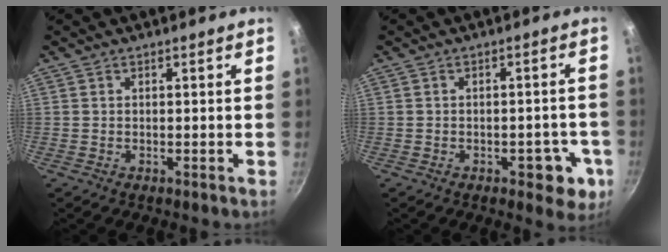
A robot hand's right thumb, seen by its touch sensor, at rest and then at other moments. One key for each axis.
{"total": 6.4, "fx": -2.8, "fy": 3.1, "fz": 4.8, "tx": -0.032, "ty": 0.018, "tz": -0.031}